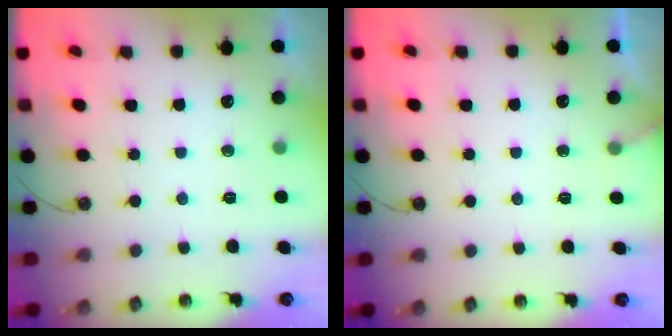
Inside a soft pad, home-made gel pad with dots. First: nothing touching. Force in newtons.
{"total": 3.7, "press": 3.7, "slide": 0.3}